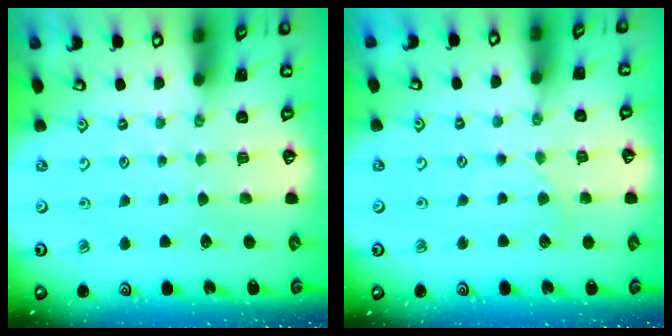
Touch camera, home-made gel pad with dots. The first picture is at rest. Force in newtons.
{"total": 3.2, "press": 3.2, "slide": 0.4}